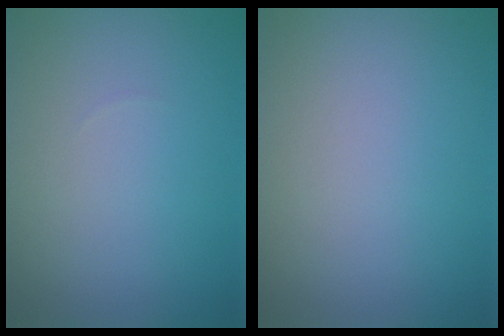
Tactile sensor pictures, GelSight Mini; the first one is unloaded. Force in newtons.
{"total": 0.0}